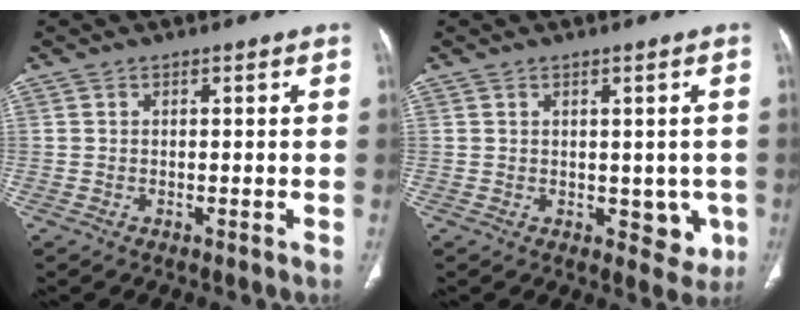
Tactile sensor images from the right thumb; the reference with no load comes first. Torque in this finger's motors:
{"motor_torque": [0.33, 0.96, -0.30, 0.08, -0.01]}